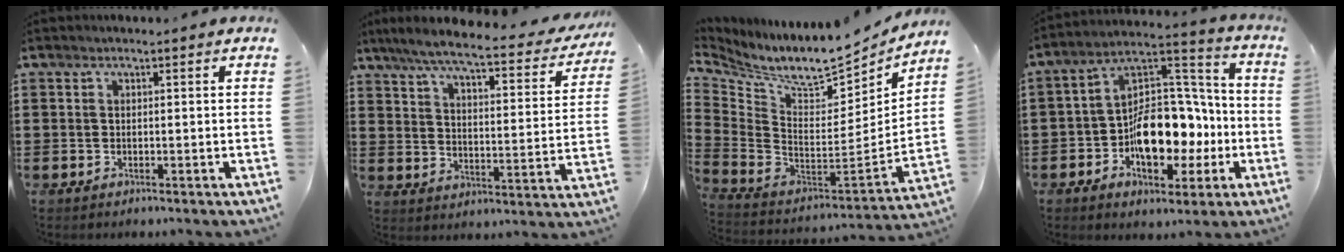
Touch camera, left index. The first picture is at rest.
{"total": 6.8, "force": [5.8, 0.1, 3.7], "torque": [-0.096, -0.038, 0.094]}
{"total": 8.3, "force": [6.9, 1.6, 4.2], "torque": [-0.100, -0.069, 0.113]}
{"total": 11.7, "force": [-3.5, 7.8, 7.9], "torque": [-0.129, 0.006, -0.060]}